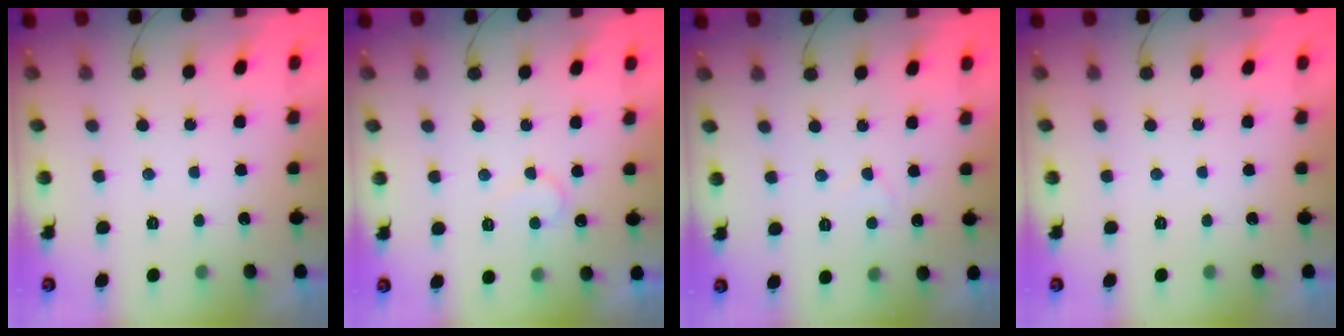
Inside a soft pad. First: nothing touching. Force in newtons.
{"total": 6.9, "press": 6.8, "slide": 0.4}
{"total": 4.0, "press": 4.0, "slide": 0.2}
{"total": 0.0}